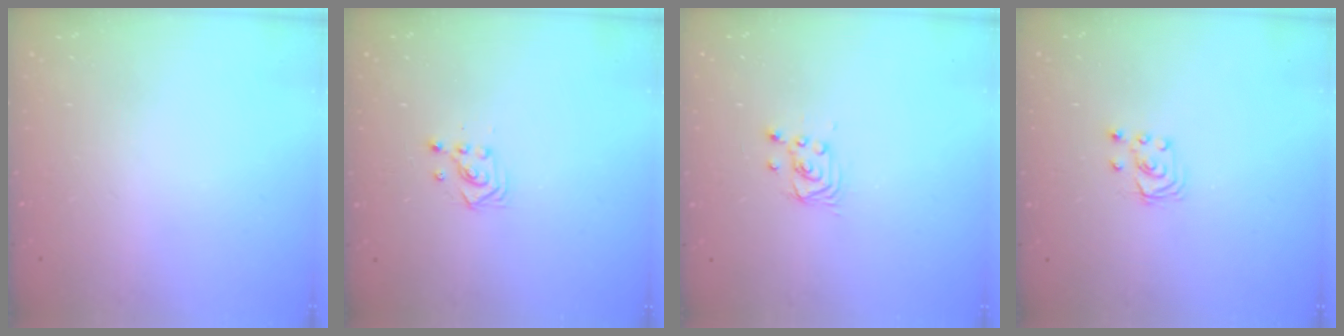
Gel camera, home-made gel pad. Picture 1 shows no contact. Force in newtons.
{"total": 3.3, "press": 3.3, "slide": 0.2}
{"total": 2.5, "press": 2.5, "slide": 0.2}
{"total": 3.5, "press": 3.5, "slide": 0.4}